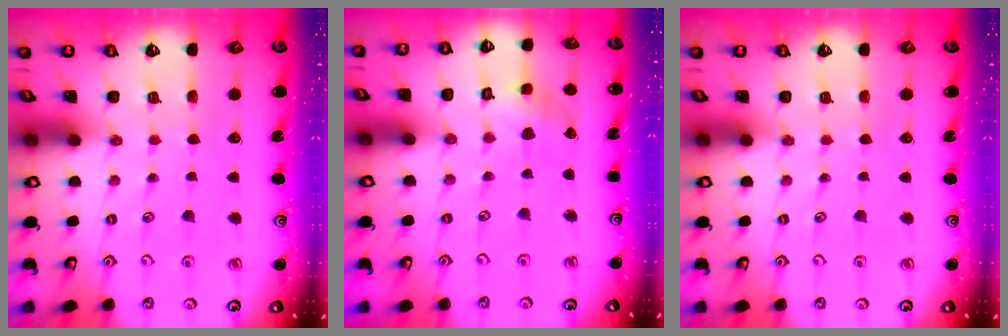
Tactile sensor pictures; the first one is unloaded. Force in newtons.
{"total": 2.3, "press": 2.3, "slide": 0.1}
{"total": 0.0}